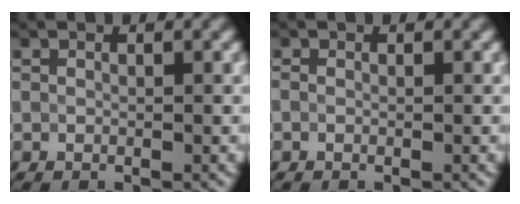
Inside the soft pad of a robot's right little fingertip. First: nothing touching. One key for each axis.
{"total": 0.0}